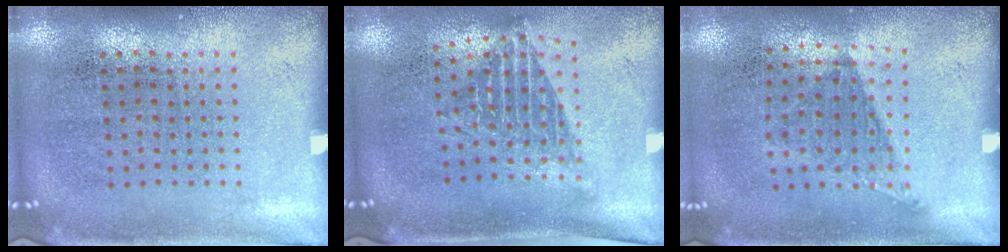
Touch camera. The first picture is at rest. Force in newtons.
{"total": 1.3, "press": 1.0, "slide": 0.9}
{"total": 1.1, "press": 0.8, "slide": 0.8}